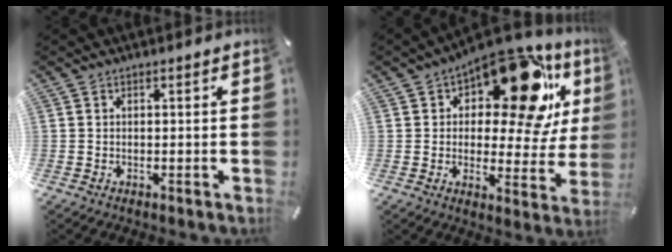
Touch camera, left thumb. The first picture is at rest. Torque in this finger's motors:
{"motor_torque": [2.23, 2.24, 0.52, -0.27, 0.17]}